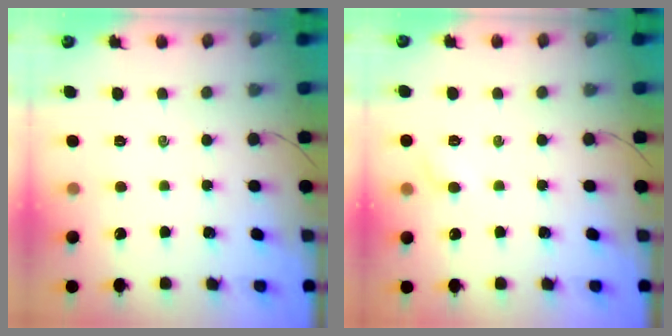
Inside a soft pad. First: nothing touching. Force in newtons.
{"total": 4.8, "press": 4.6, "slide": 1.3}